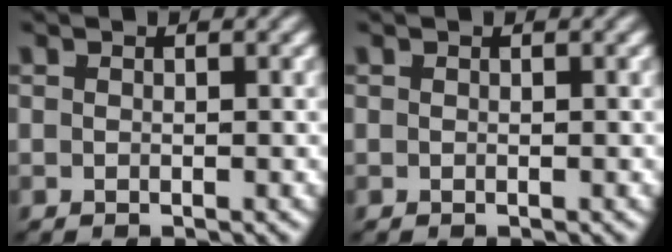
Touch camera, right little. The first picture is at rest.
{"total": 0.0}